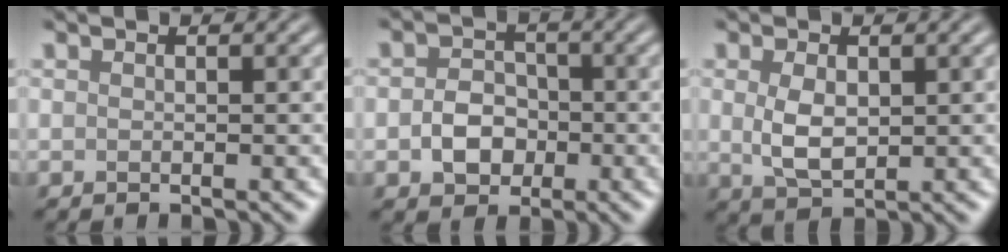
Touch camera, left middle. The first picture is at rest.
{"total": 3.2, "force": [-0.9, 2.6, 1.7], "torque": [-0.027, 0.002, -0.018]}
{"total": 3.2, "force": [0.4, 1.9, 2.5], "torque": [-0.060, -0.001, 0.012]}